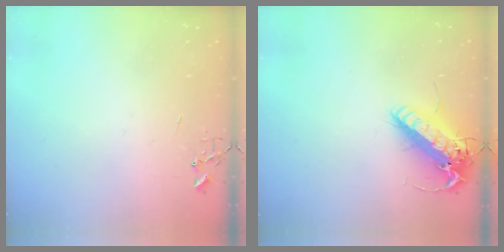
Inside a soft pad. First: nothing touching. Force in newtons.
{"total": 17.8, "press": 17.5, "slide": 3.4}